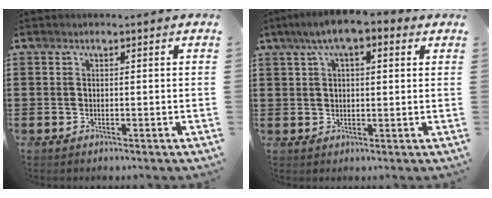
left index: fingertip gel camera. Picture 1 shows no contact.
{"total": 6.4, "force": [3.8, 2.0, 4.8], "torque": [-0.100, 0.009, 0.065]}